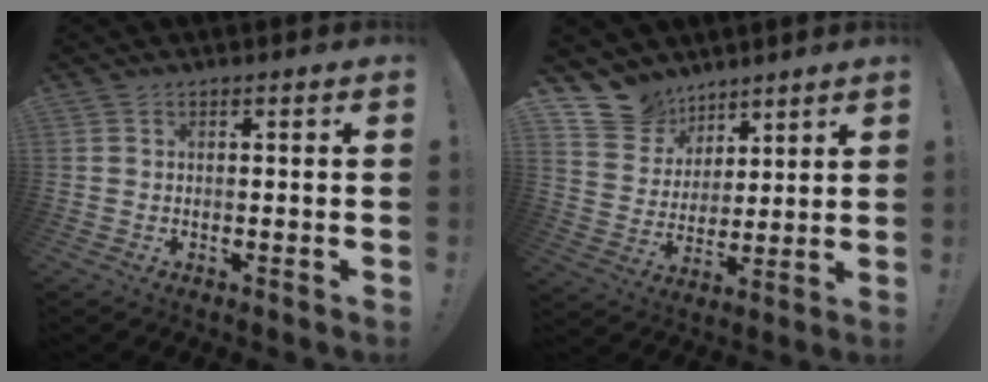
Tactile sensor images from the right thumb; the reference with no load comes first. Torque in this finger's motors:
{"motor_torque": [-0.34, 0.36, -0.59, 0.63, 0.07]}